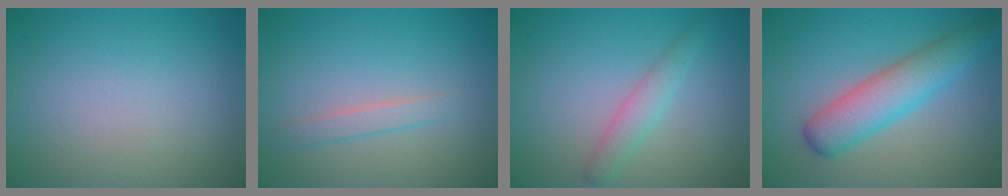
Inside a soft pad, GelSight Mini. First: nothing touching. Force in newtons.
{"total": 1.5, "press": 1.5, "slide": 0.1}
{"total": 2.1, "press": 2.1, "slide": 0.0}
{"total": 5.2, "press": 5.2, "slide": 0.3}